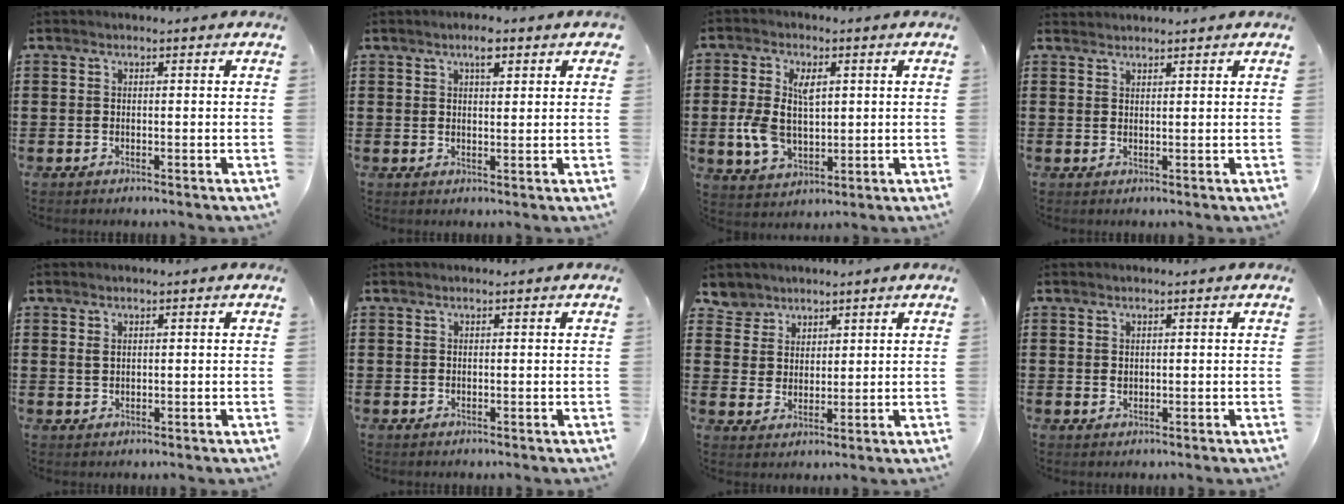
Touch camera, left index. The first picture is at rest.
{"total": 3.4, "force": [2.3, 1.2, 2.2], "torque": [-0.031, 0.004, 0.037]}
{"total": 8.2, "force": [0.9, 5.2, 6.2], "torque": [-0.138, 0.007, 0.012]}
{"total": 1.3, "force": [1.3, 0.2, -0.2], "torque": [0.000, 0.000, 0.027]}
{"total": 1.0, "force": [0.5, 0.4, 0.7], "torque": [-0.016, 0.003, 0.010]}
{"total": 0.0}
{"total": 4.5, "force": [3.2, 3.1, -0.4], "torque": [-0.017, 0.002, 0.060]}
{"total": 0.8, "force": [0.3, 0.6, 0.3], "torque": [-0.009, 0.004, 0.006]}